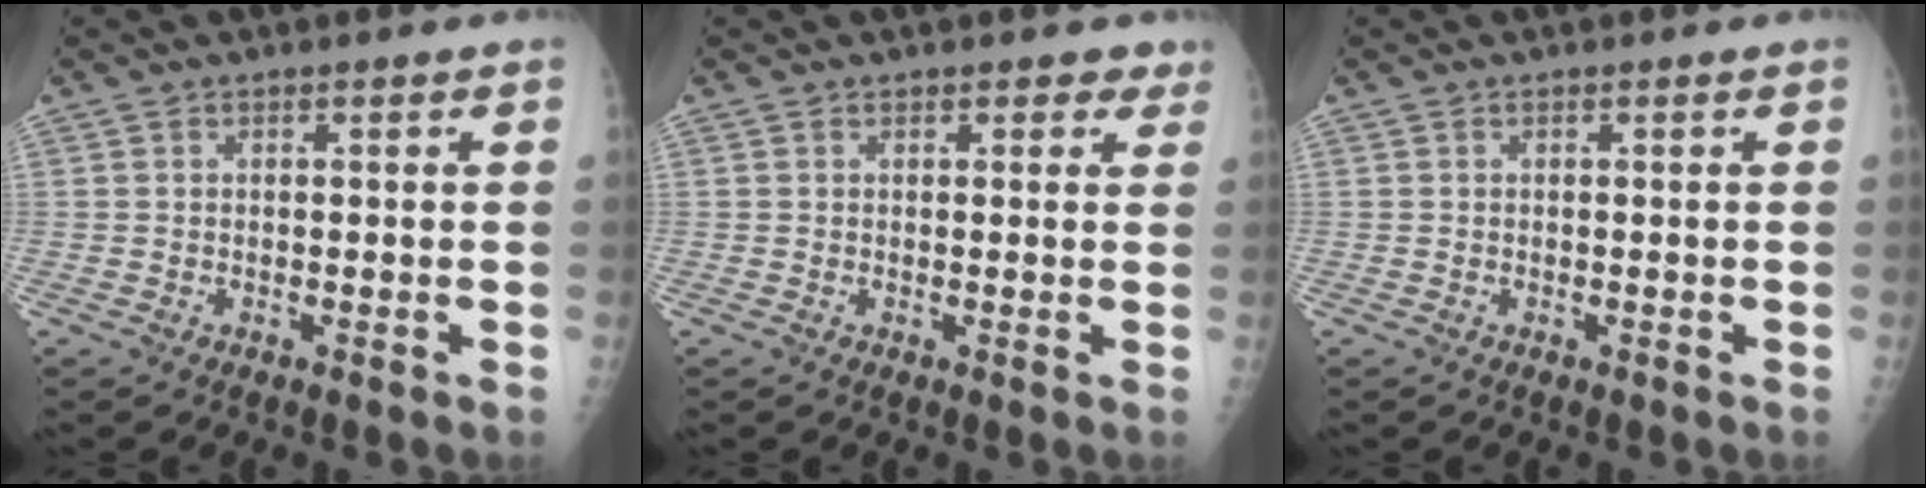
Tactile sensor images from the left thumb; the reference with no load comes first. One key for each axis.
{"total": 2.5, "fx": 1.8, "fy": 1.5, "fz": 1.0, "tx": 0.019, "ty": -0.004, "tz": 0.013}
{"total": 0.0}